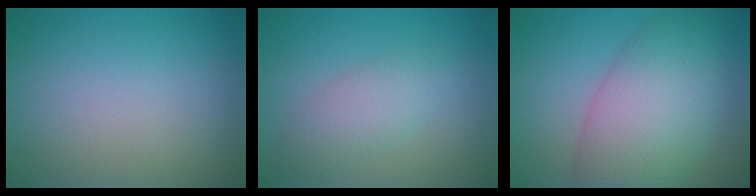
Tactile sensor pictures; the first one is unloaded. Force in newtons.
{"total": 2.9, "press": 2.9, "slide": 0.1}
{"total": 8.6, "press": 8.6, "slide": 0.3}